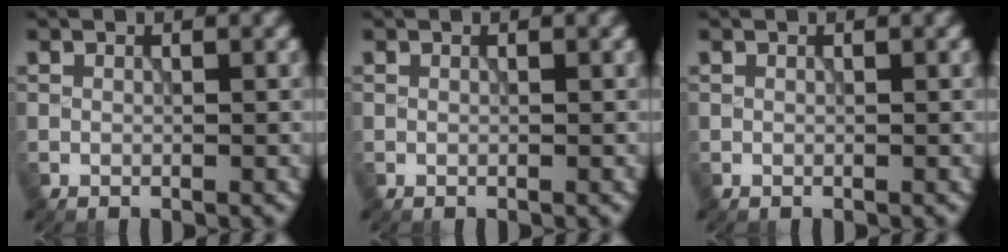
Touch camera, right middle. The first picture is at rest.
{"total": 0.0}
{"total": 0.0}